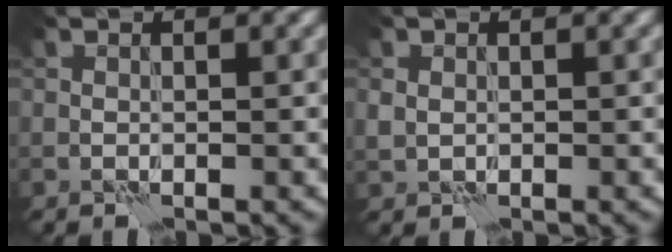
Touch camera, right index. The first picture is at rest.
{"total": 1.2, "force": [0.2, 1.1, 0.5], "torque": [-0.013, 0.002, 0.005]}